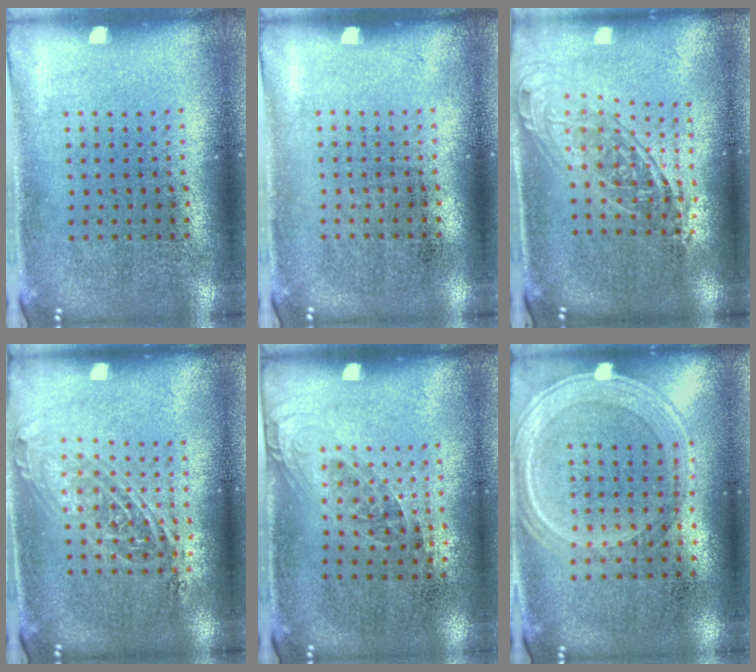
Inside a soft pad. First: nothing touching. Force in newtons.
{"total": 0.0}
{"total": 1.8, "press": 1.4, "slide": 1.1}
{"total": 1.4, "press": 1.3, "slide": 0.7}
{"total": 1.0, "press": 0.9, "slide": 0.6}
{"total": 1.3, "press": 1.2, "slide": 0.4}